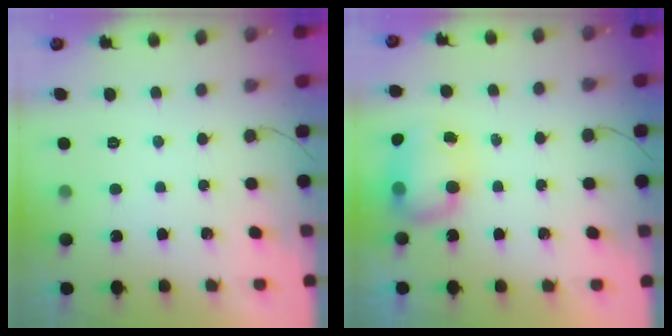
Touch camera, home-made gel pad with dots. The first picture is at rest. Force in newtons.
{"total": 8.3, "press": 8.3, "slide": 0.9}